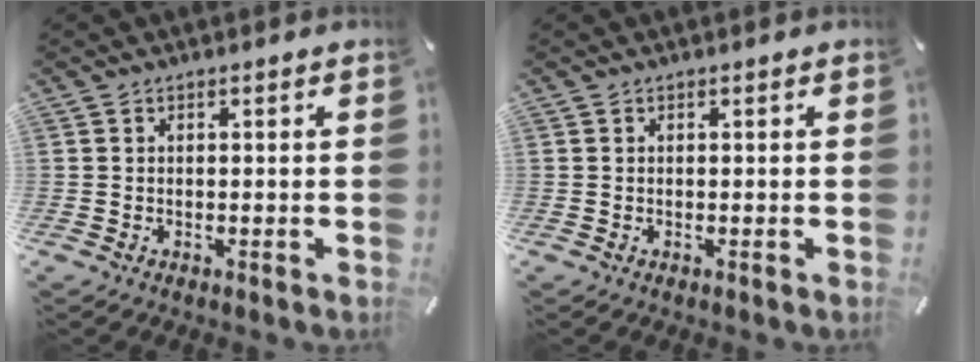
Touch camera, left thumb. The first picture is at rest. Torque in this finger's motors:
{"motor_torque": [0.00, 0.00, -0.11, 0.18, 0.00]}